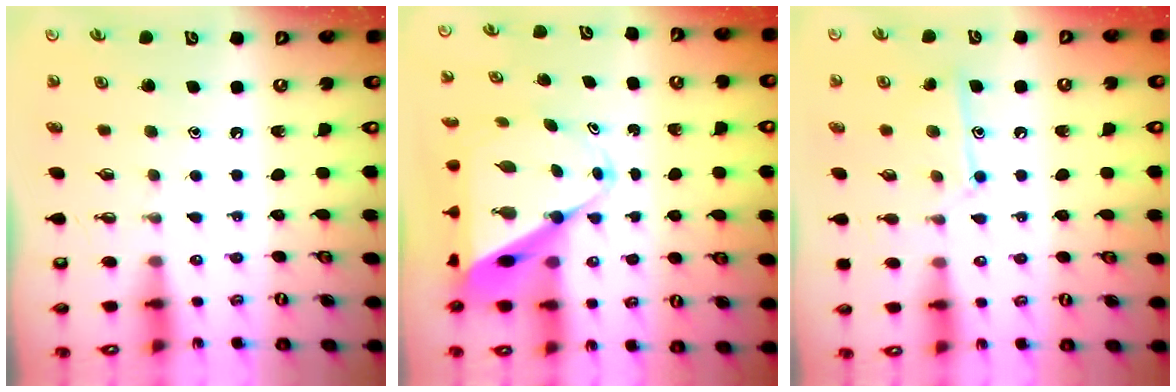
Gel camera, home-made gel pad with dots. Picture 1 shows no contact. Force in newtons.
{"total": 11.7, "press": 11.7, "slide": 1.0}
{"total": 10.1, "press": 10.1, "slide": 0.8}